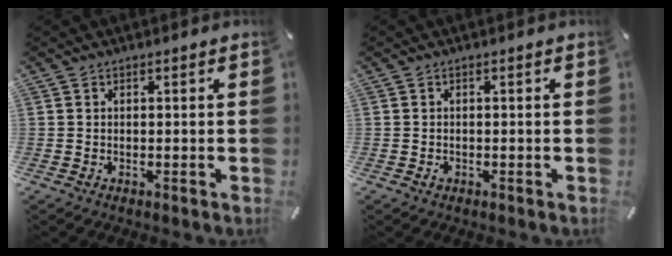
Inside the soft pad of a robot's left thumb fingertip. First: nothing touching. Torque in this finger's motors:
{"motor_torque": [0.01, 0.03, 0.01, -0.01, 0.00]}